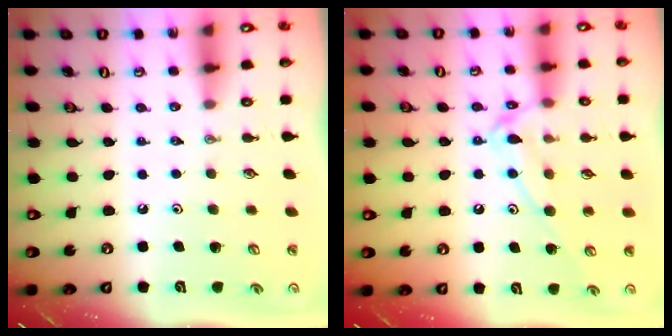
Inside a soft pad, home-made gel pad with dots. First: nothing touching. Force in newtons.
{"total": 12.1, "press": 12.1, "slide": 0.7}